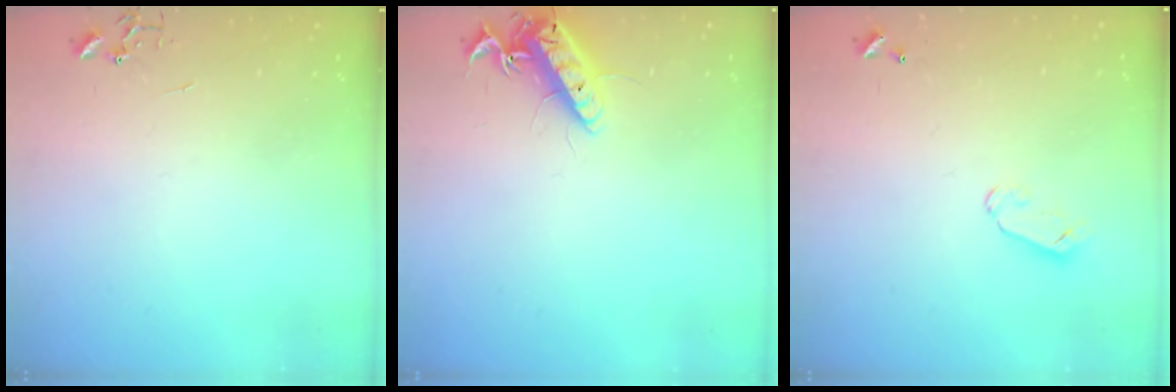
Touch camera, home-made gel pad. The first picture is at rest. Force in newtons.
{"total": 14.2, "press": 14.2, "slide": 1.4}
{"total": 4.1, "press": 4.0, "slide": 0.4}